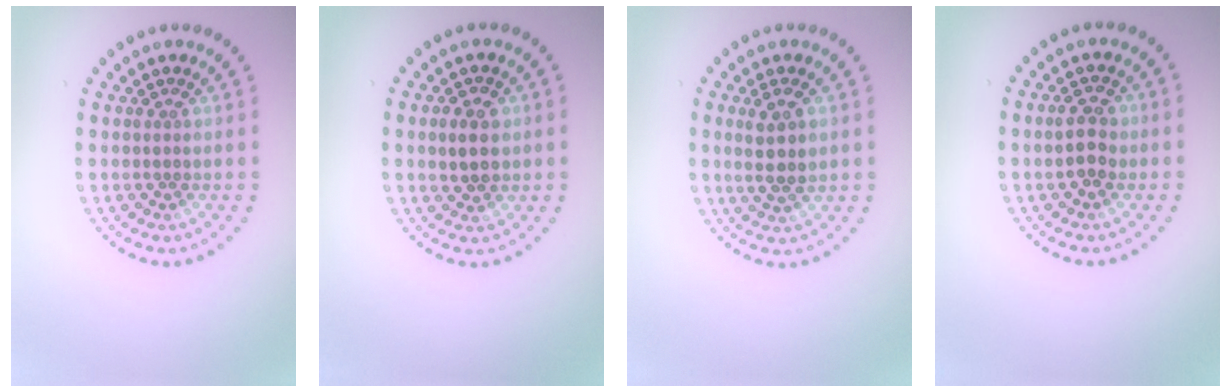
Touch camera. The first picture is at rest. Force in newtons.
{"total": 2.8, "press": 2.7, "slide": 0.5}
{"total": 2.9, "press": 2.7, "slide": 0.9}
{"total": 2.5, "press": 2.5, "slide": 0.2}